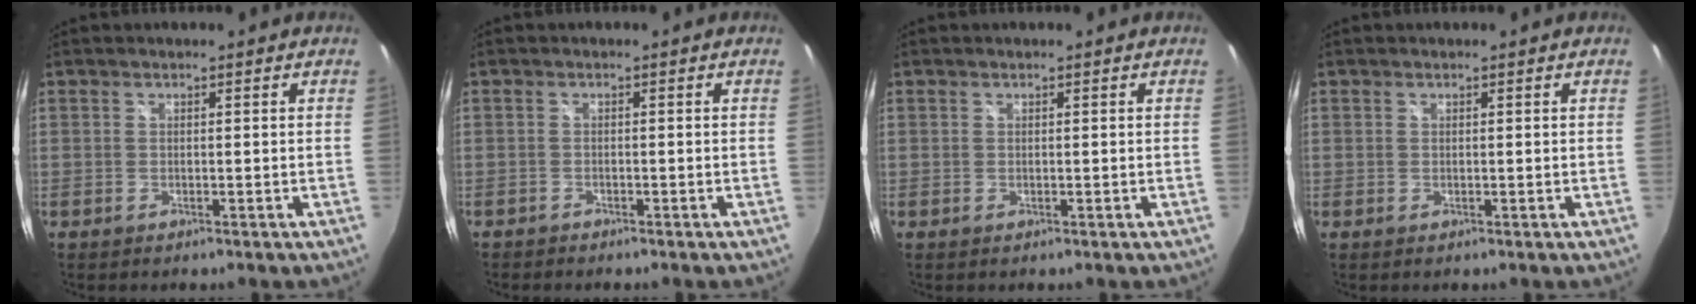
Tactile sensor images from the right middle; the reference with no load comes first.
{"total": 1.2, "force": [-1.1, 0.4, -0.1], "torque": [-0.004, 0.000, -0.022]}
{"total": 0.0}
{"total": 0.0}